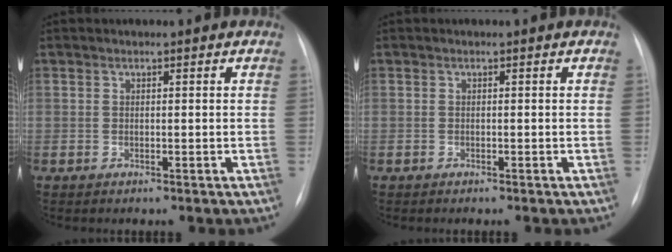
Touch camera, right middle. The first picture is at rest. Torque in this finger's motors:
{"motor_torque": [-0.01, 0.00, 0.06, -0.01]}